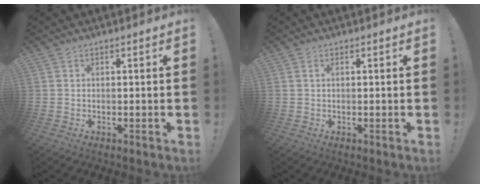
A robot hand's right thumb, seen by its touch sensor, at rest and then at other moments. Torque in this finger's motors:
{"motor_torque": [-0.12, 0.17, -0.05, 0.17, -0.07]}